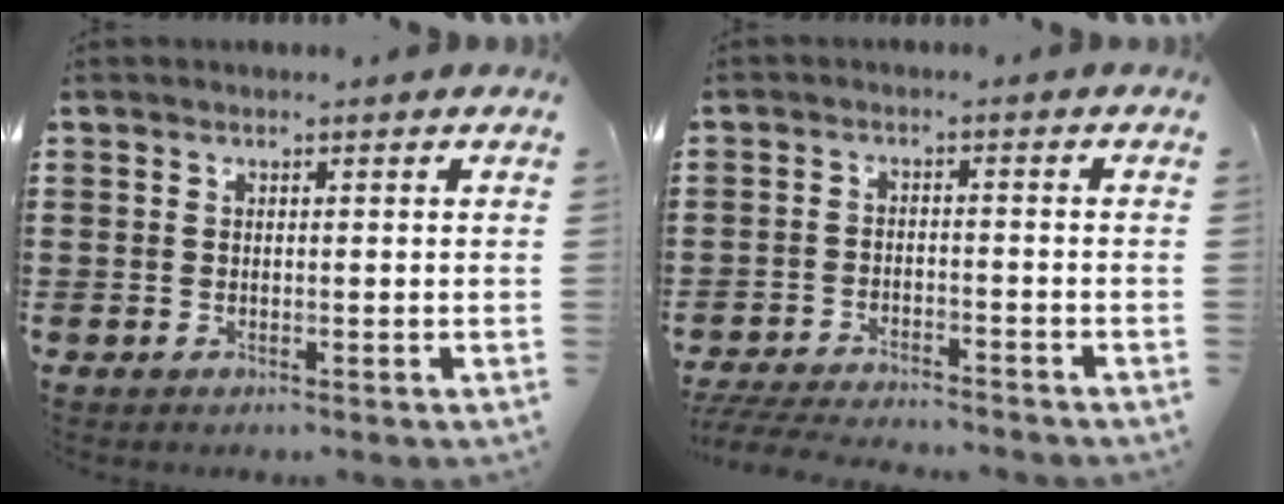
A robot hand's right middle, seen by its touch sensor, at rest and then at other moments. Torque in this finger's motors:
{"motor_torque": [1.11, -1.02, 0.12, 0.12]}